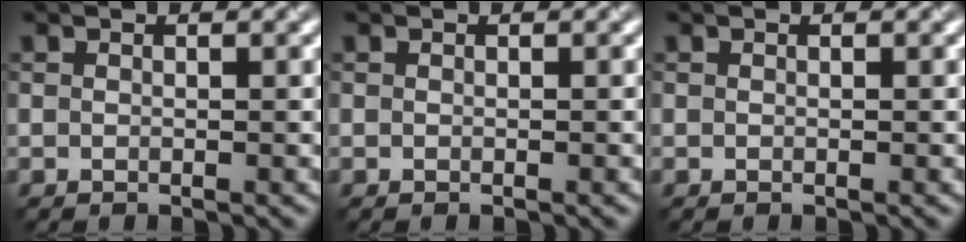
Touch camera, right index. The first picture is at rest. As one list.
[{"total": 0.0}, {"total": 0.0}]